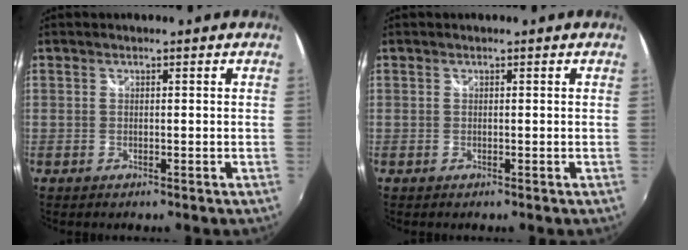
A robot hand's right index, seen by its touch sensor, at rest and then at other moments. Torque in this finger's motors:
{"motor_torque": [0.51, 0.21, 0.00, 0.02]}